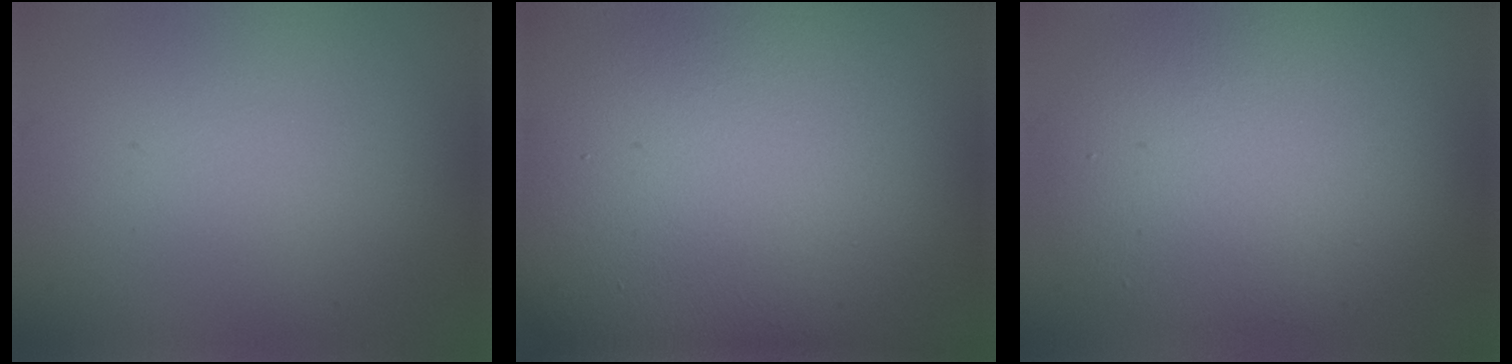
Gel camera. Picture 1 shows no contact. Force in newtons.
{"total": 28.7, "press": 28.7, "slide": 0.9}
{"total": 8.9, "press": 8.9, "slide": 0.3}